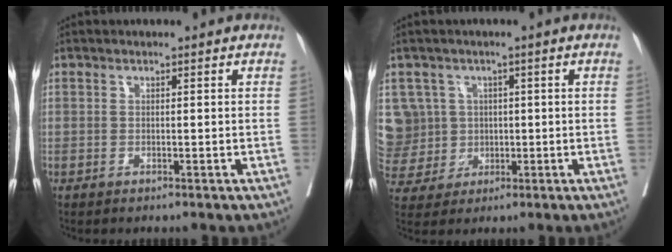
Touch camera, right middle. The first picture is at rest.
{"total": 9.7, "force": [1.8, 9.6, 0.3], "torque": [-0.027, 0.046, 0.053]}